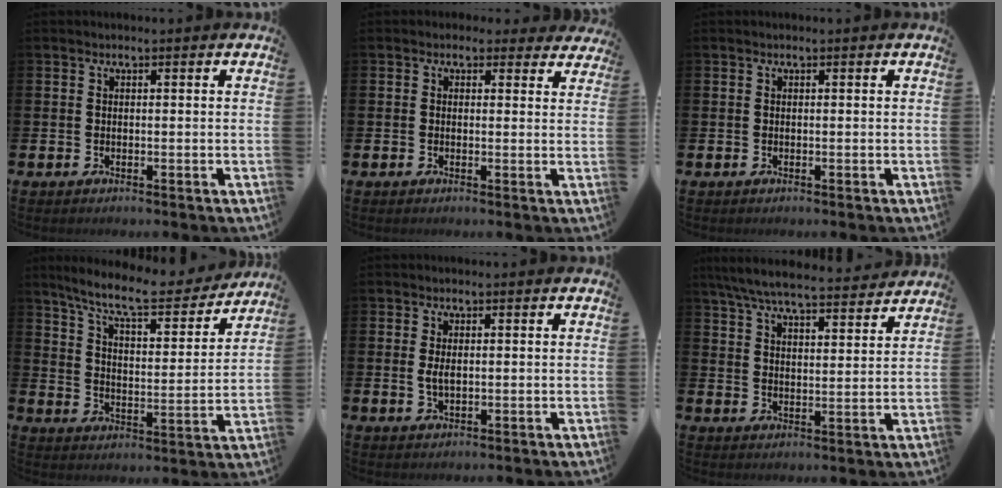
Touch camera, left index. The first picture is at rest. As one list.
[{"total": 1.7, "force": [1.3, 1.1, 0.1], "torque": [-0.005, 0.002, 0.022]}, {"total": 0.0}, {"total": 9.8, "force": [8.8, 1.7, 4.2], "torque": [-0.103, -0.056, 0.148]}, {"total": 1.8, "force": [0.2, 0.9, 1.6], "torque": [-0.030, 0.004, 0.002]}, {"total": 7.4, "force": [6.9, 0.9, 2.5], "torque": [-0.068, -0.043, 0.120]}]